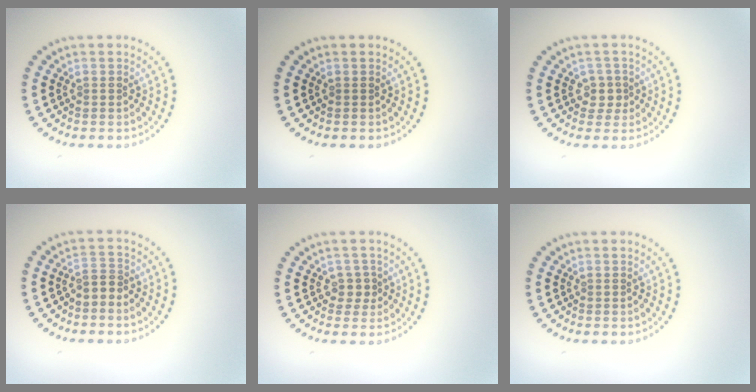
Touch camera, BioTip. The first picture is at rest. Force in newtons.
{"total": 0.0}
{"total": 1.5, "press": 1.2, "slide": 1.0}
{"total": 1.6, "press": 1.2, "slide": 1.1}
{"total": 1.6, "press": 1.3, "slide": 0.9}
{"total": 0.0}